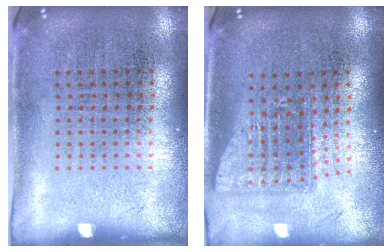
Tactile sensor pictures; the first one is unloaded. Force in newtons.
{"total": 1.6, "press": 1.2, "slide": 1.0}